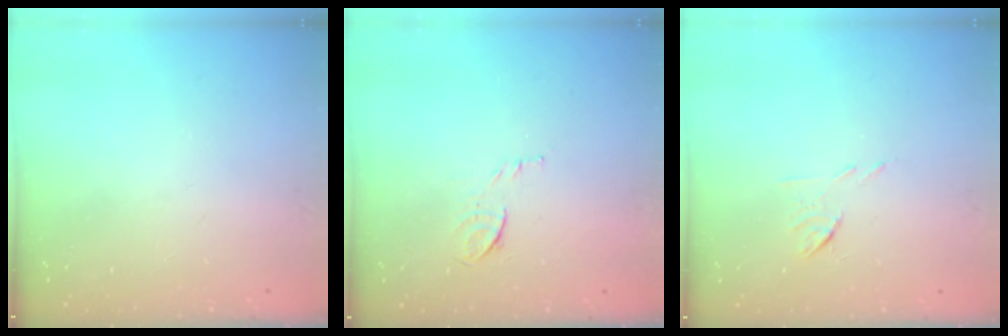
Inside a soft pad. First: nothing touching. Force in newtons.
{"total": 6.5, "press": 6.4, "slide": 1.1}
{"total": 6.0, "press": 6.0, "slide": 0.7}